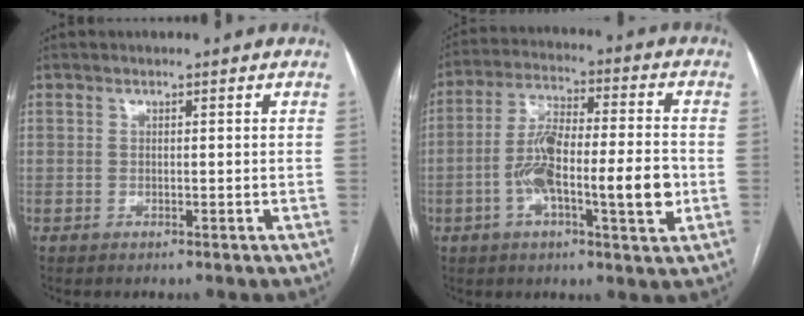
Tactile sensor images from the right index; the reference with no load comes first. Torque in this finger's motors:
{"motor_torque": [0.60, -0.20, 0.41, 0.21]}